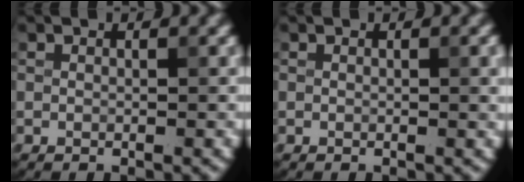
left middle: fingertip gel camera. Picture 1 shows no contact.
{"total": 1.0, "force": [0.1, 0.2, 1.0], "torque": [-0.012, 0.001, 0.001]}